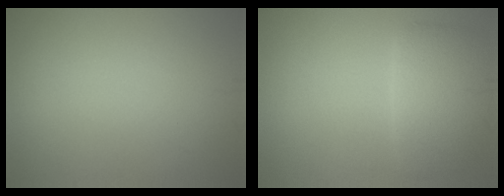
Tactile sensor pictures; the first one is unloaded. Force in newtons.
{"total": 3.7, "press": 3.7, "slide": 0.1}